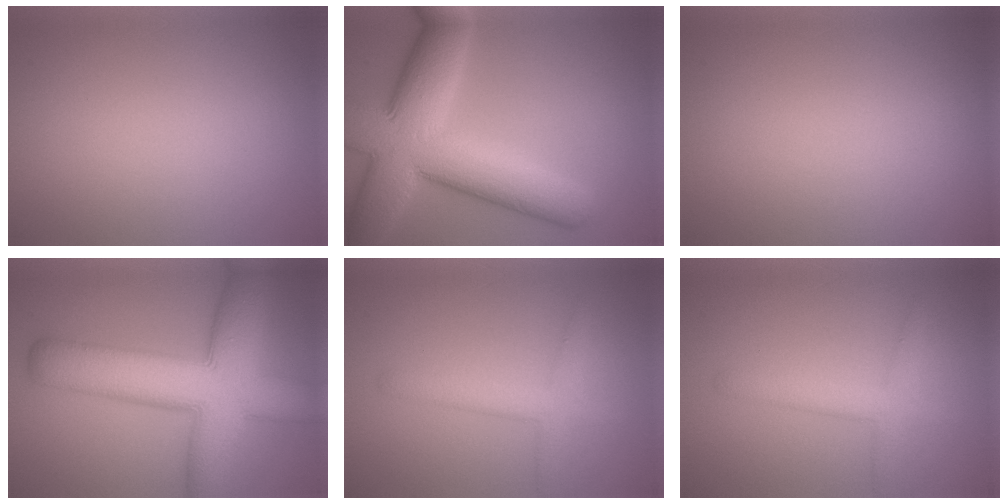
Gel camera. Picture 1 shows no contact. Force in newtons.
{"total": 12.6, "press": 12.5, "slide": 0.6}
{"total": 0.0}
{"total": 12.1, "press": 12.1, "slide": 0.5}
{"total": 2.7, "press": 2.7, "slide": 0.2}
{"total": 2.7, "press": 2.7, "slide": 0.2}